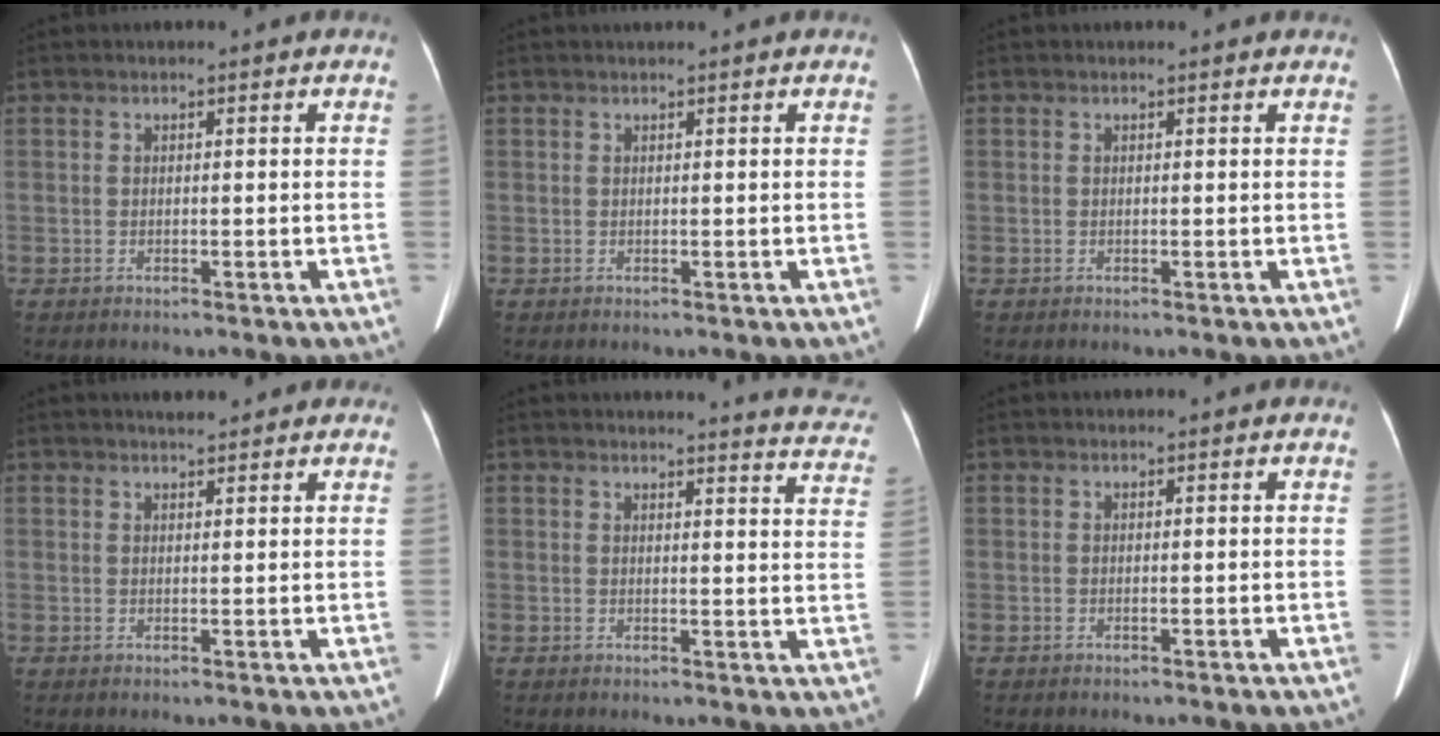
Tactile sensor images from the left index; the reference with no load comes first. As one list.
[{"total": 0.9, "force": [0.8, -0.2, 0.4], "torque": [-0.008, 0.011, 0.019]}, {"total": 1.7, "force": [1.6, 0.3, 0.4], "torque": [-0.014, 0.009, 0.012]}, {"total": 3.7, "force": [3.2, 1.1, 1.5], "torque": [-0.016, 0.015, 0.039]}, {"total": 10.7, "force": [10.6, 0.3, 1.7], "torque": [0.002, -0.082, 0.082]}, {"total": 0.0}]